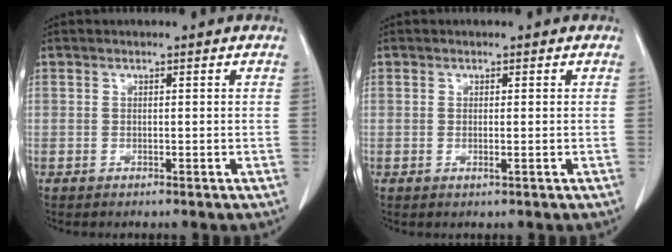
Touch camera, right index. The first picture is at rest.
{"total": 0.8, "force": [-0.1, 0.0, 0.8], "torque": [-0.017, -0.003, -0.002]}